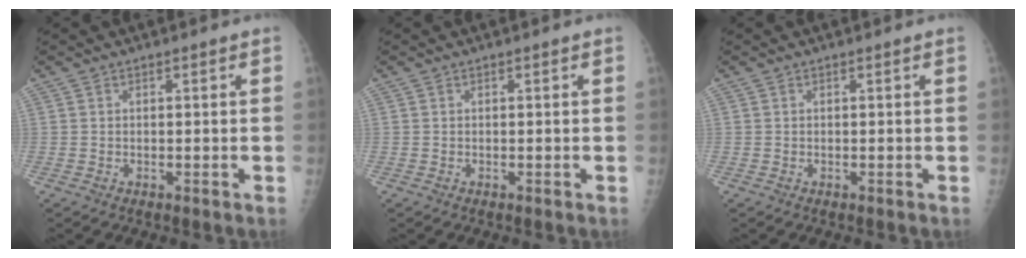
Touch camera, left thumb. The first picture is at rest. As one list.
[{"total": 0.0}, {"total": 0.0}]